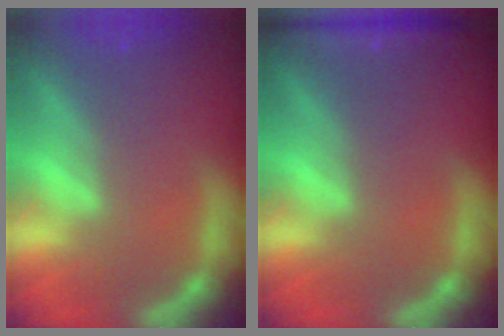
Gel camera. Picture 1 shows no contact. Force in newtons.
{"total": 3.0}